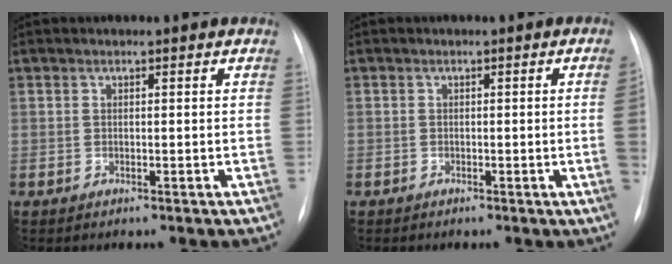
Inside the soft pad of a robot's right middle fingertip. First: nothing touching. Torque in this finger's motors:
{"motor_torque": [1.09, -1.05, -0.29, -0.21]}